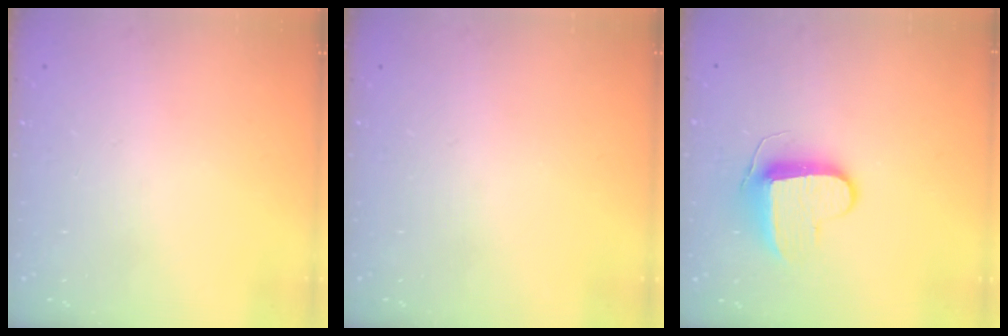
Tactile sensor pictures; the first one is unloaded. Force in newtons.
{"total": 0.0}
{"total": 9.4, "press": 9.4, "slide": 0.5}